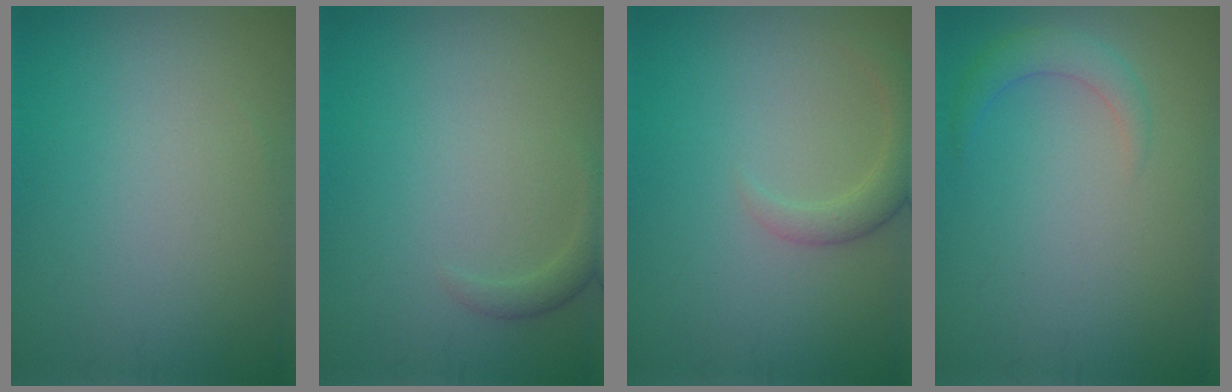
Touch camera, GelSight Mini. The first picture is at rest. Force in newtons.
{"total": 1.4, "press": 1.4, "slide": 0.1}
{"total": 2.6, "press": 2.5, "slide": 0.4}
{"total": 2.0, "press": 2.0, "slide": 0.2}